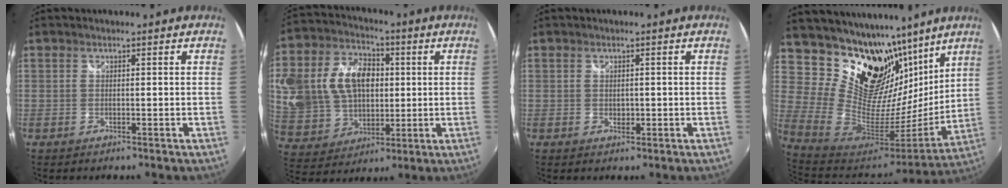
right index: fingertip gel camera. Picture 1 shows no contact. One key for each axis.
{"total": 24.3, "fx": 4.1, "fy": 17.9, "fz": 15.9, "tx": -0.372, "ty": 0.043, "tz": 0.092}
{"total": 1.1, "fx": 0.0, "fy": 1.0, "fz": 0.6, "tx": -0.005, "ty": -0.001, "tz": 0.002}
{"total": 24.3, "fx": 16.8, "fy": 13.8, "fz": 10.8, "tx": -0.213, "ty": -0.025, "tz": 0.308}